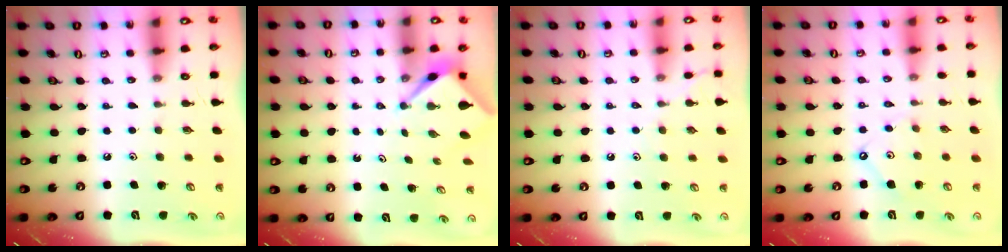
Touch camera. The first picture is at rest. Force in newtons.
{"total": 2.7, "press": 2.7, "slide": 0.1}
{"total": 3.8, "press": 3.7, "slide": 0.5}
{"total": 6.2, "press": 6.2, "slide": 0.8}